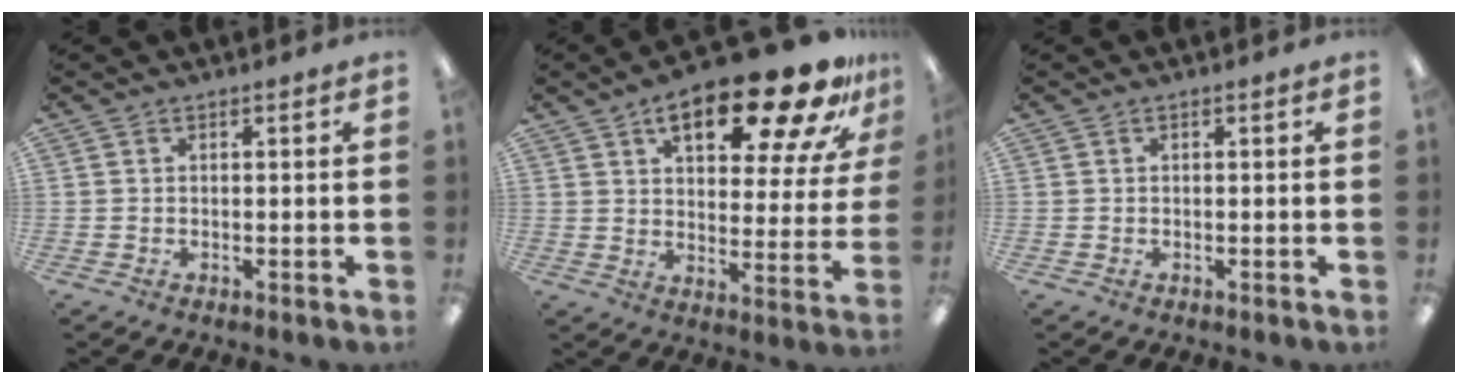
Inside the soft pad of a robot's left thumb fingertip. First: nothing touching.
{"total": 22.8, "force": [14.3, 8.5, 15.6], "torque": [-0.217, -0.082, 0.224]}
{"total": 0.0}